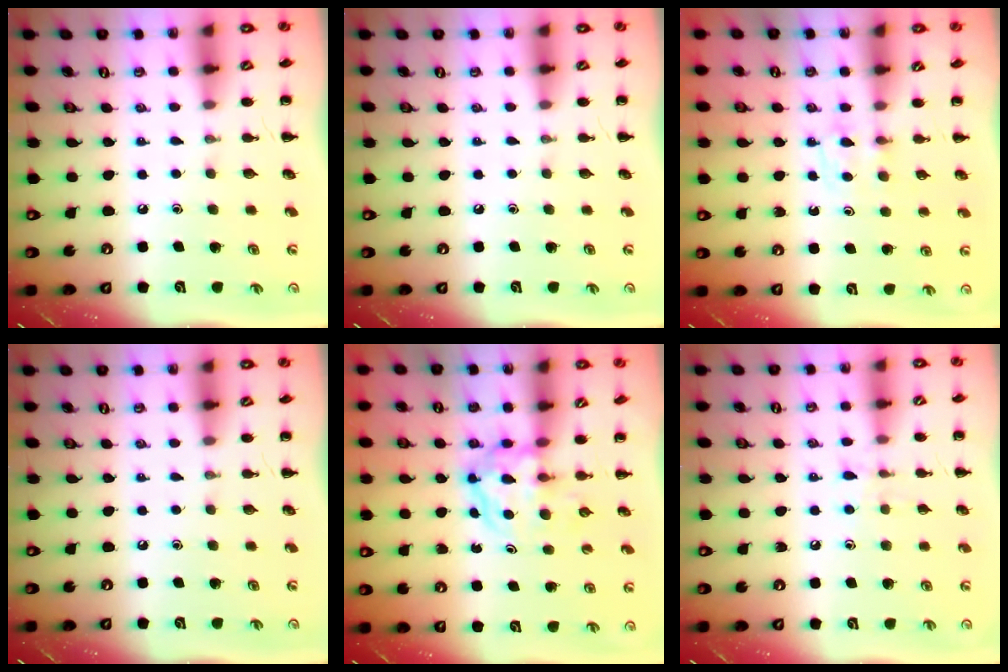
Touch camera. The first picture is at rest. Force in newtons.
{"total": 0.0}
{"total": 3.8, "press": 3.5, "slide": 1.5}
{"total": 0.0}
{"total": 3.8, "press": 3.8, "slide": 0.5}
{"total": 6.5, "press": 6.3, "slide": 1.4}